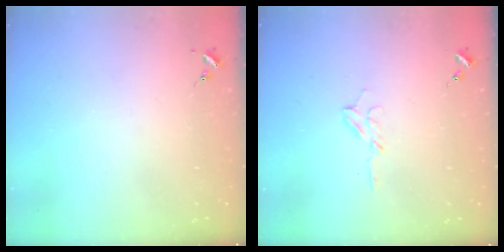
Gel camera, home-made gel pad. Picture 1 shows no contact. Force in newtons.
{"total": 4.9, "press": 4.8, "slide": 0.6}